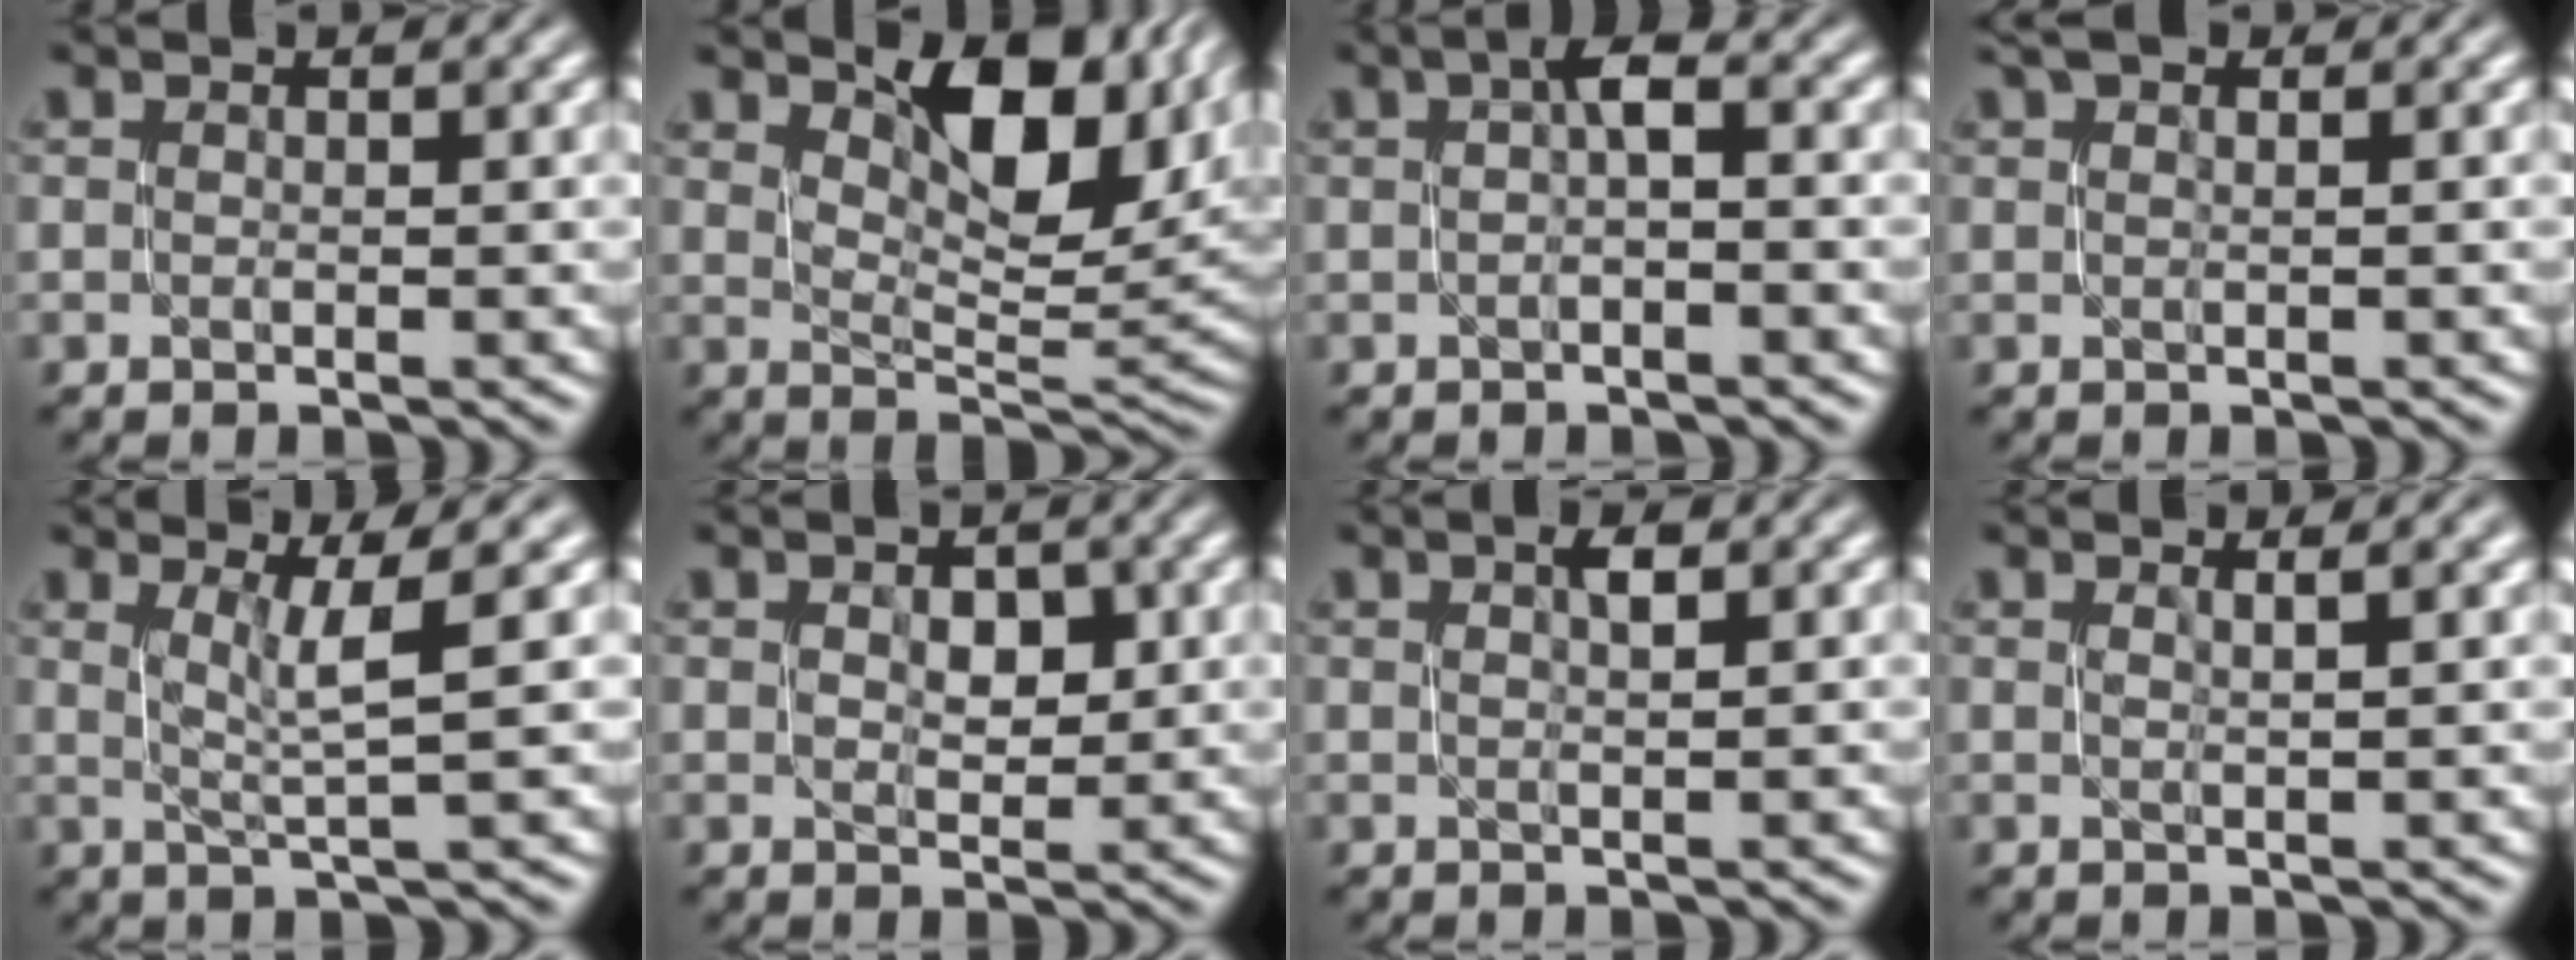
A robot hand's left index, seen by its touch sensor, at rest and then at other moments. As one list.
[{"total": 9.8, "force": [3.9, 4.4, 7.9], "torque": [-0.115, 0.000, 0.067]}, {"total": 1.9, "force": [0.1, 0.4, 1.9], "torque": [-0.031, 0.005, -0.001]}, {"total": 1.7, "force": [1.1, 0.5, 1.2], "torque": [-0.022, 0.002, 0.006]}, {"total": 3.5, "force": [1.2, 0.3, 3.2], "torque": [-0.057, 0.002, 0.026]}, {"total": 2.3, "force": [0.5, 1.6, 1.5], "torque": [-0.023, -0.001, 0.011]}, {"total": 1.3, "force": [0.5, 0.2, 1.2], "torque": [-0.016, 0.002, 0.007]}, {"total": 1.5, "force": [0.7, 0.5, 1.3], "torque": [-0.007, 0.005, 0.005]}]